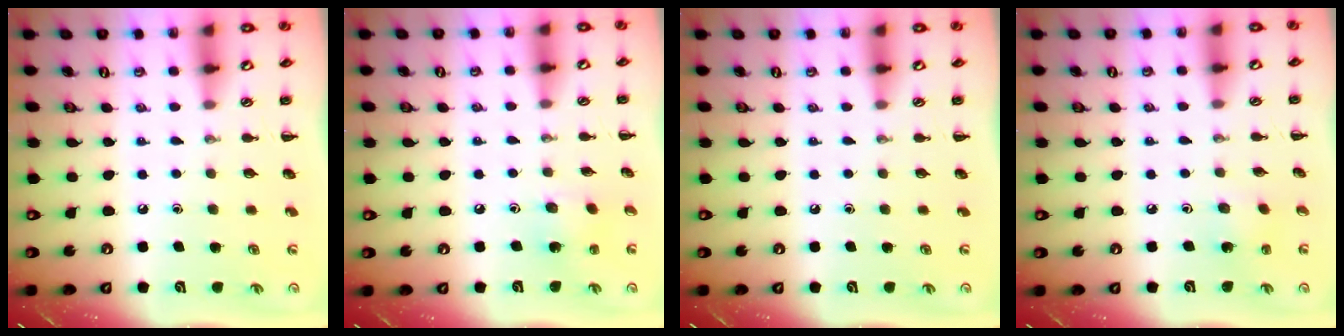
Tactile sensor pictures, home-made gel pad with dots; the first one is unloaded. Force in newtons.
{"total": 2.2, "press": 2.1, "slide": 0.6}
{"total": 0.0}
{"total": 1.8, "press": 1.6, "slide": 0.6}